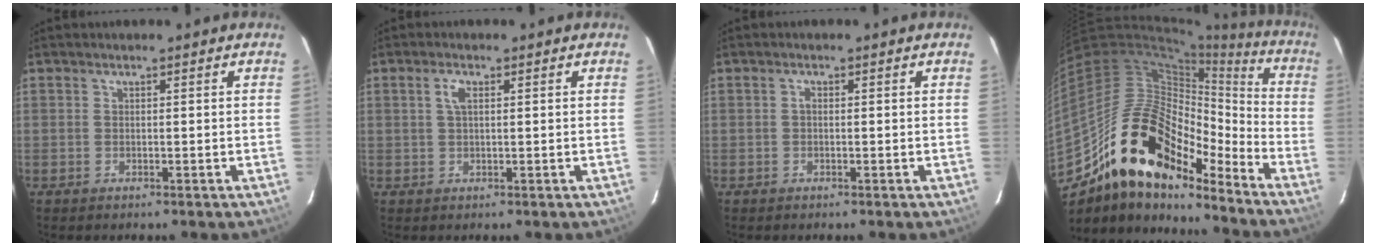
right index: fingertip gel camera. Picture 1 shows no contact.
{"total": 2.2, "force": [0.7, 1.0, 1.9], "torque": [-0.040, 0.006, 0.012]}
{"total": 0.6, "force": [-0.1, 0.4, 0.5], "torque": [-0.008, 0.005, -0.004]}
{"total": 22.0, "force": [-15.6, 9.1, 12.6], "torque": [-0.218, 0.001, -0.282]}